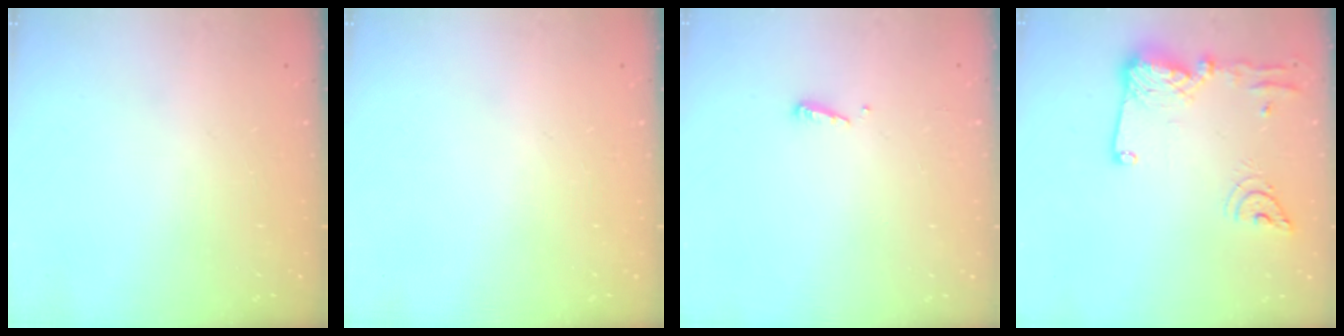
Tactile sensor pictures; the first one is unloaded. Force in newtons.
{"total": 0.0}
{"total": 3.7, "press": 3.6, "slide": 0.6}
{"total": 17.2, "press": 17.1, "slide": 2.2}